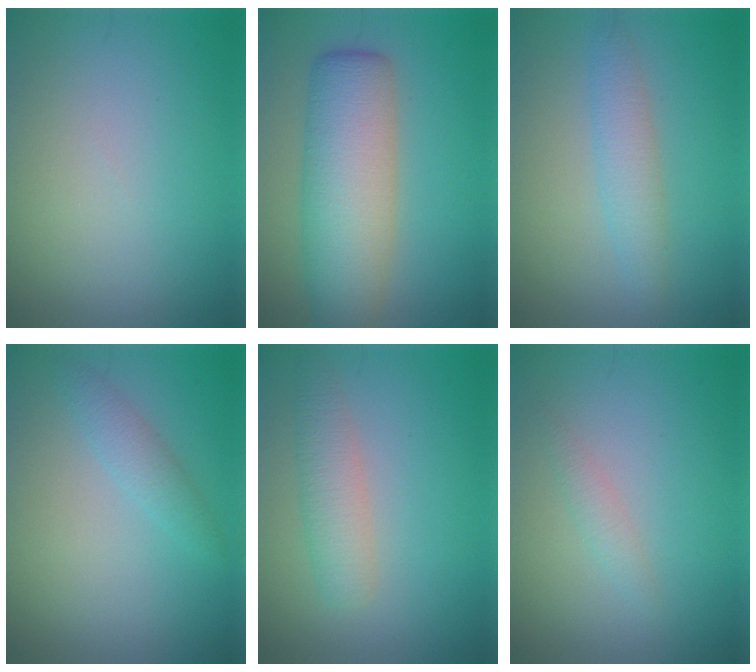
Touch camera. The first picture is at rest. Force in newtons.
{"total": 8.1, "press": 8.1, "slide": 0.2}
{"total": 2.5, "press": 2.5, "slide": 0.1}
{"total": 1.8, "press": 1.8, "slide": 0.1}
{"total": 3.0, "press": 3.0, "slide": 0.1}
{"total": 1.1, "press": 1.1, "slide": 0.0}